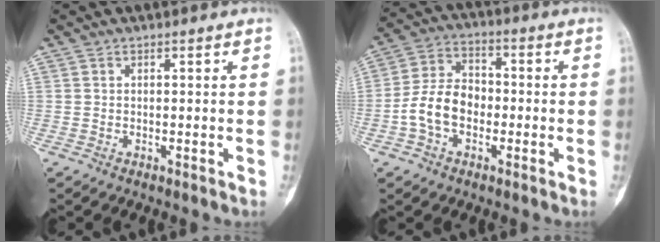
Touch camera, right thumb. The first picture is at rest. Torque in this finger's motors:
{"motor_torque": [1.18, 1.15, 0.57, -0.53, 0.04]}